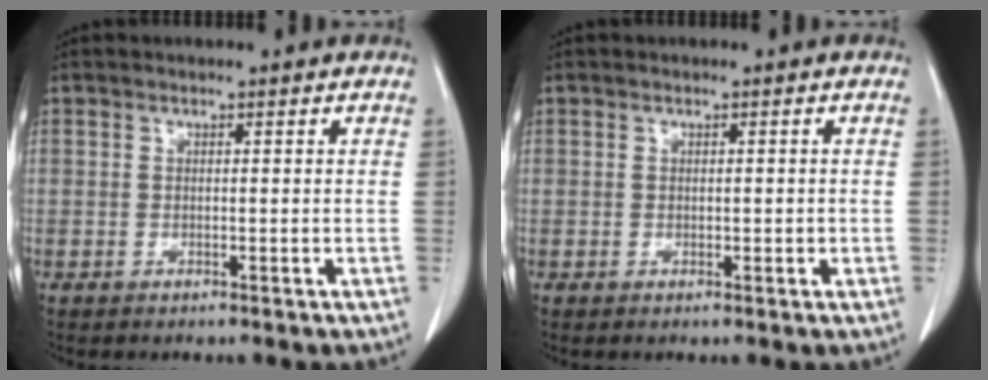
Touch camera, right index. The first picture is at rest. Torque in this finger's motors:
{"motor_torque": [-0.29, 0.46, -0.06, 0.01]}